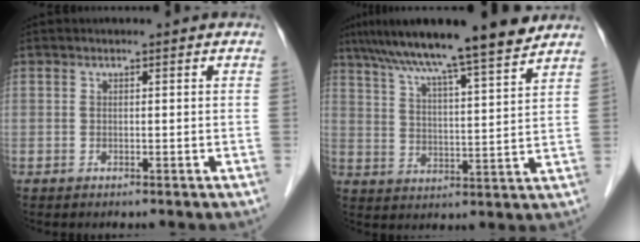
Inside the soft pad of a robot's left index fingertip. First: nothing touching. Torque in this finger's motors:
{"motor_torque": [0.13, -0.47, 0.83, 0.21]}